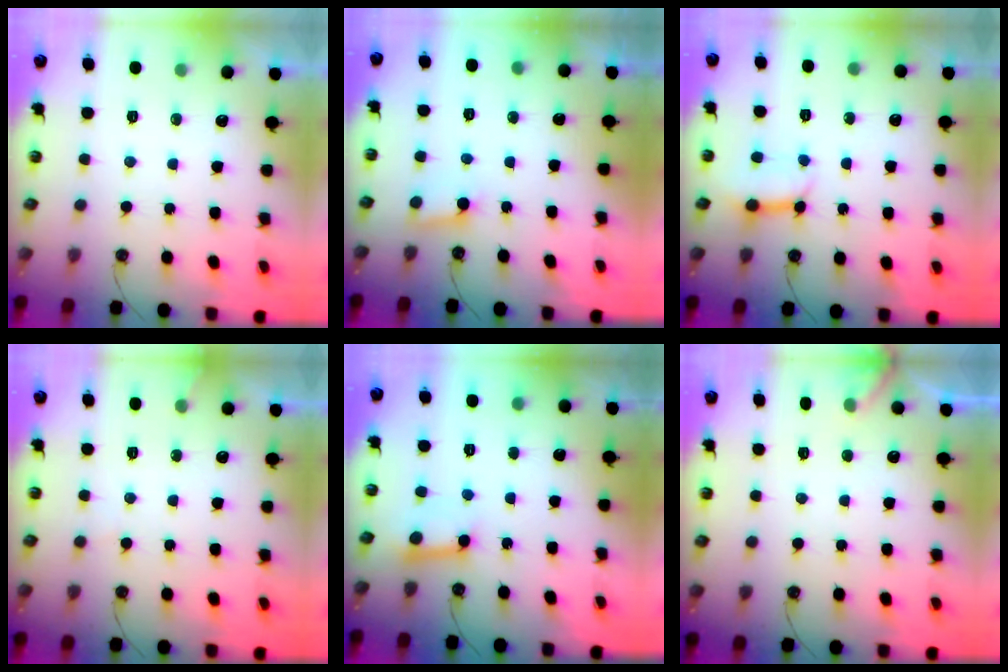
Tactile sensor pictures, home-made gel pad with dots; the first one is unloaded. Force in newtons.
{"total": 4.8, "press": 4.7, "slide": 1.0}
{"total": 7.5, "press": 7.5, "slide": 0.9}
{"total": 4.4, "press": 4.3, "slide": 0.2}
{"total": 8.7, "press": 8.7, "slide": 0.5}
{"total": 5.3, "press": 5.3, "slide": 0.3}